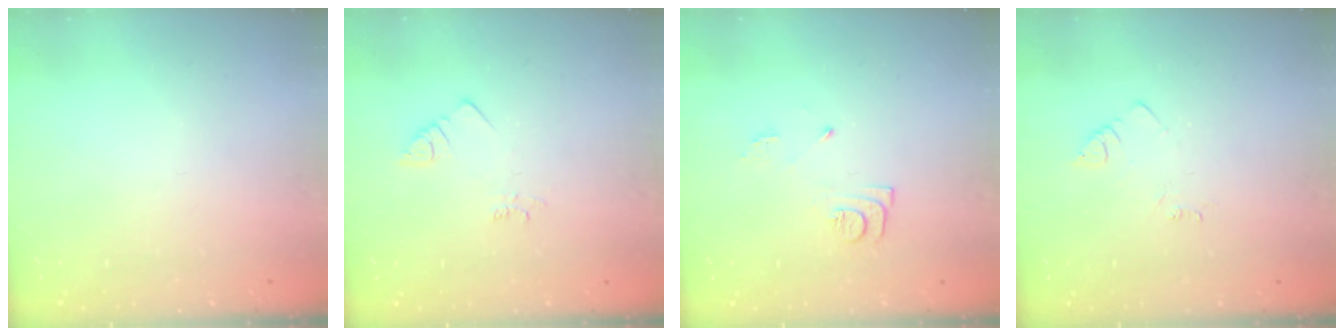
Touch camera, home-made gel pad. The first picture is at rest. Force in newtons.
{"total": 2.5, "press": 2.5, "slide": 0.5}
{"total": 8.4, "press": 8.3, "slide": 0.8}
{"total": 2.7, "press": 2.7, "slide": 0.4}